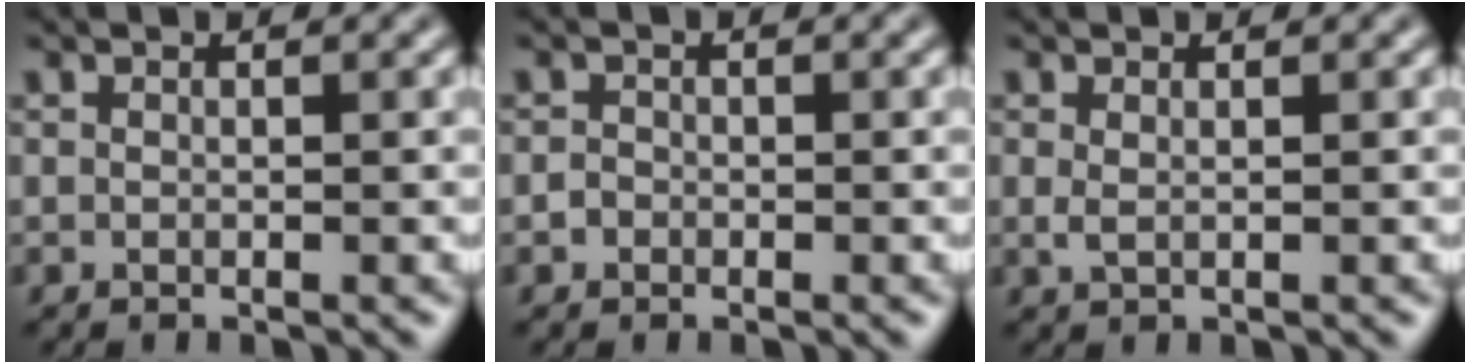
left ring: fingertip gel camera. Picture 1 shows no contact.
{"total": 0.8, "force": [-0.4, 0.7, 0.2], "torque": [0.000, -0.001, -0.010]}
{"total": 0.9, "force": [0.3, 0.3, 0.7], "torque": [-0.018, -0.001, 0.005]}